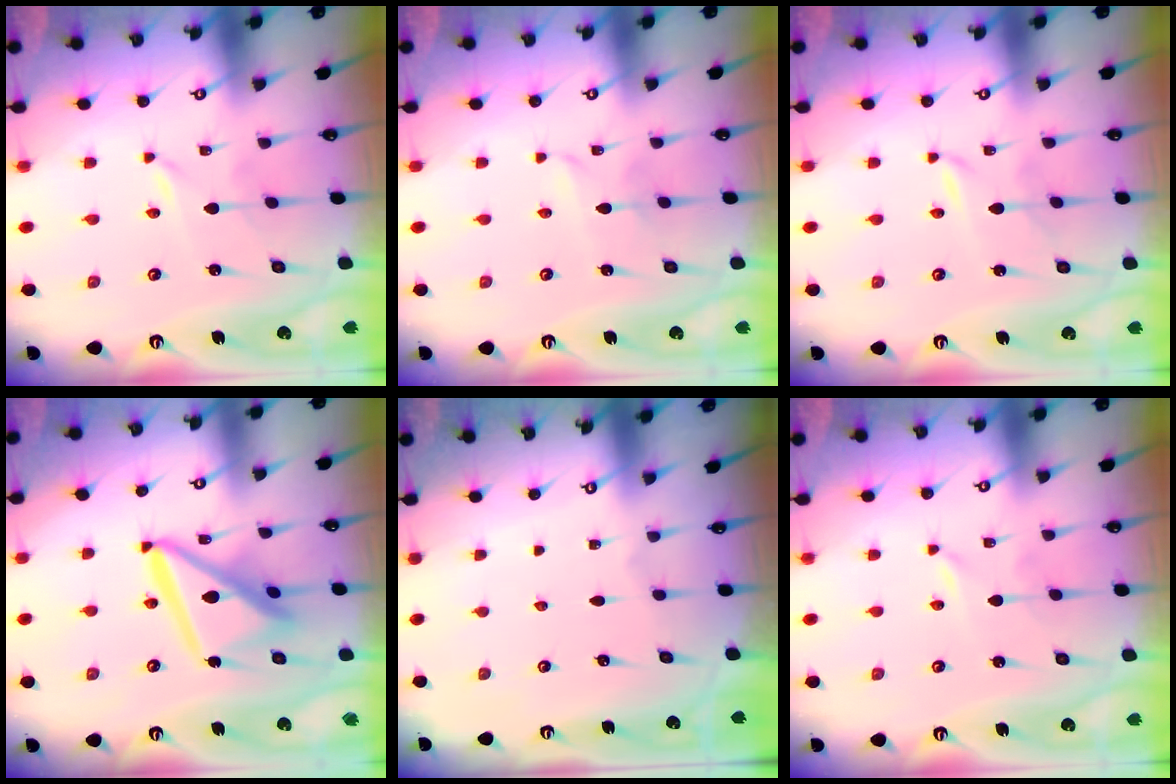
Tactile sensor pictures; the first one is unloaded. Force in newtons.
{"total": 2.9, "press": 2.9, "slide": 0.3}
{"total": 1.2, "press": 1.2, "slide": 0.1}
{"total": 15.1, "press": 15.0, "slide": 1.7}
{"total": 0.0}
{"total": 0.0}